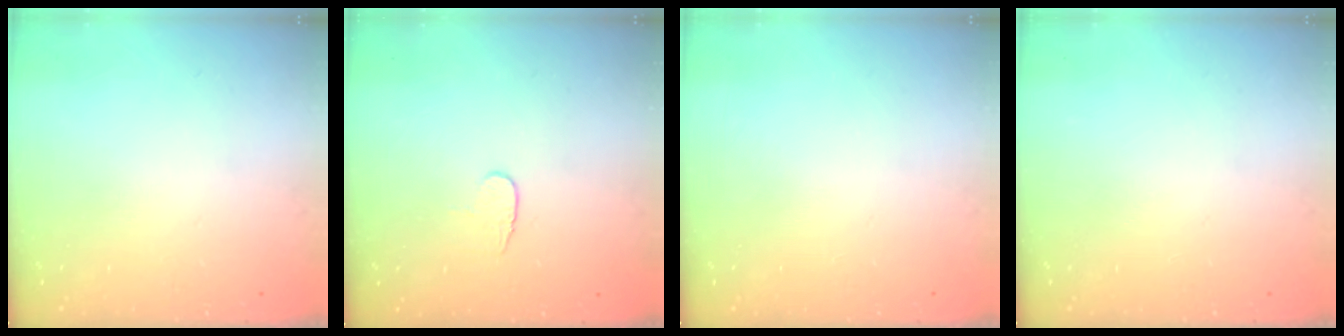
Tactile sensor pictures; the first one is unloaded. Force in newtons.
{"total": 4.3, "press": 4.2, "slide": 0.4}
{"total": 0.0}
{"total": 0.0}